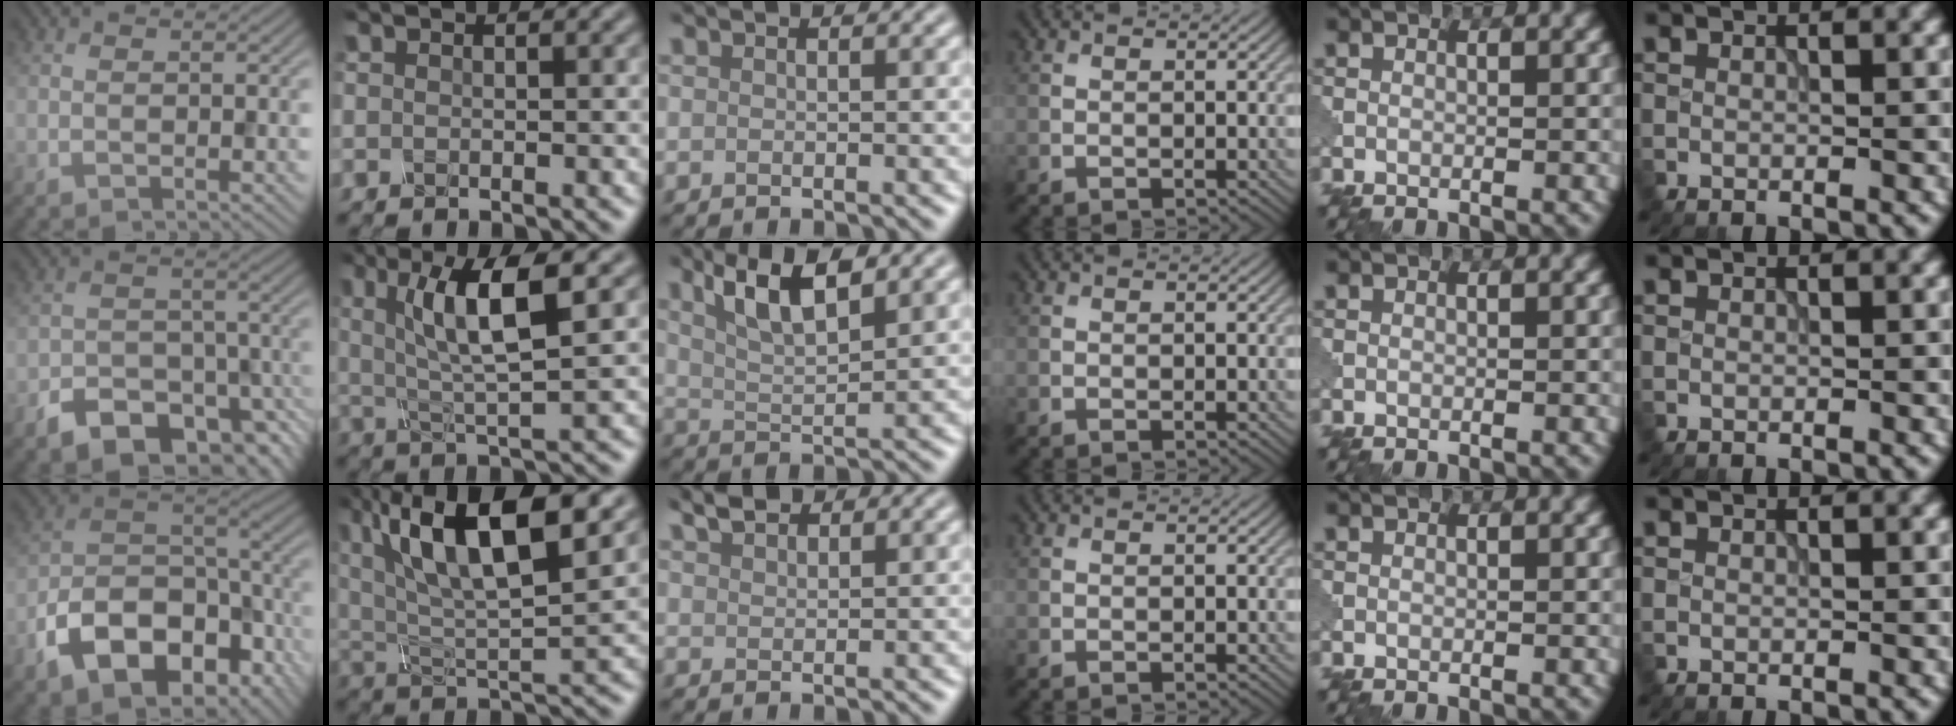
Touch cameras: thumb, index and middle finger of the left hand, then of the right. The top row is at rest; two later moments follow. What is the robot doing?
{"motion": "shake", "object": "sieve"}